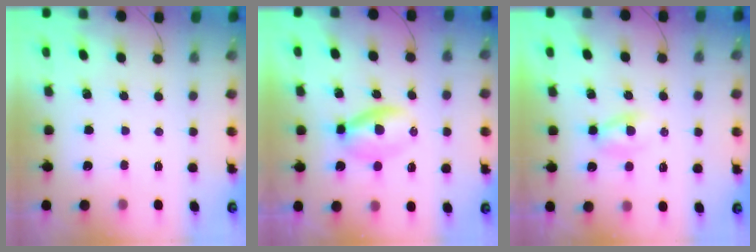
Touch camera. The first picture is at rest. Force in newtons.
{"total": 3.7, "press": 3.6, "slide": 1.0}
{"total": 2.2, "press": 2.0, "slide": 0.9}